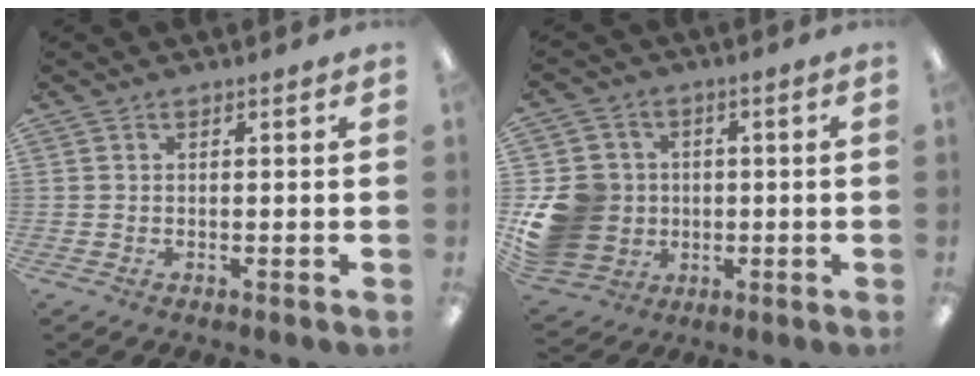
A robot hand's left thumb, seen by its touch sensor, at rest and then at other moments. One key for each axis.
{"total": 14.9, "fx": -1.6, "fy": 13.6, "fz": 5.7, "tx": -0.123, "ty": 0.019, "tz": -0.020}